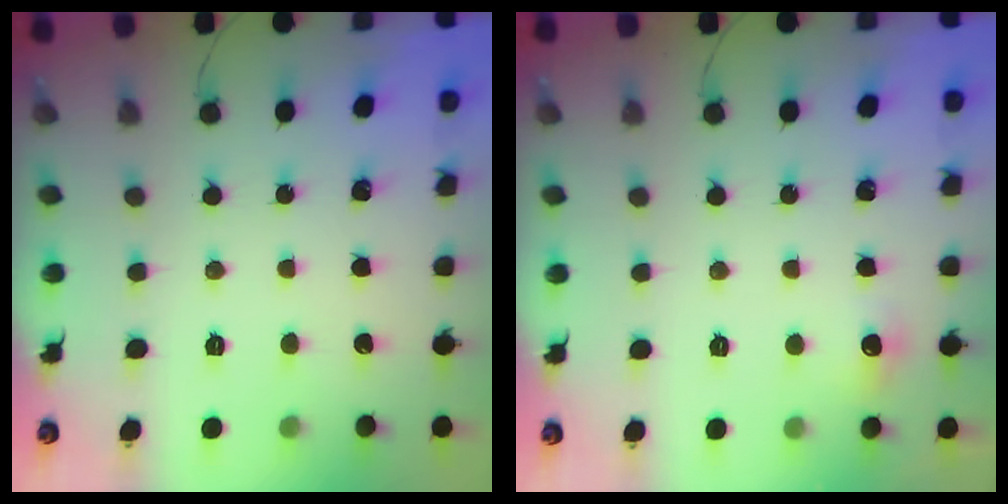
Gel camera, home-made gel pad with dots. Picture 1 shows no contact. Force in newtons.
{"total": 4.8, "press": 4.5, "slide": 1.5}